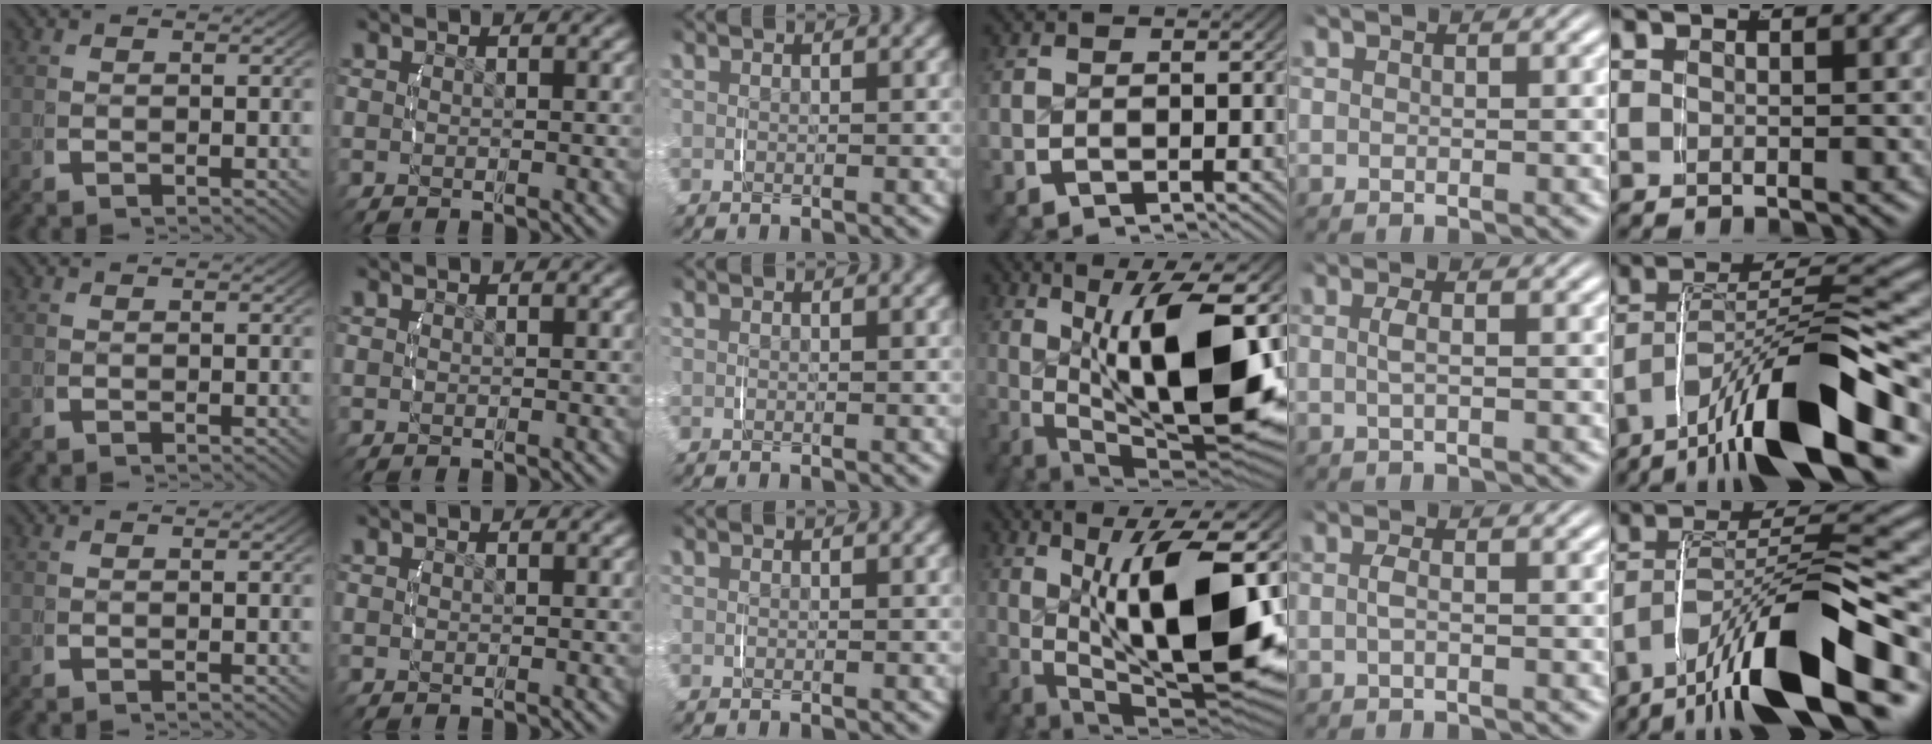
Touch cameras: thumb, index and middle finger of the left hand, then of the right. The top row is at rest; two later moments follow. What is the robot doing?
{"motion": "lift_and_place", "object": "jar lid"}